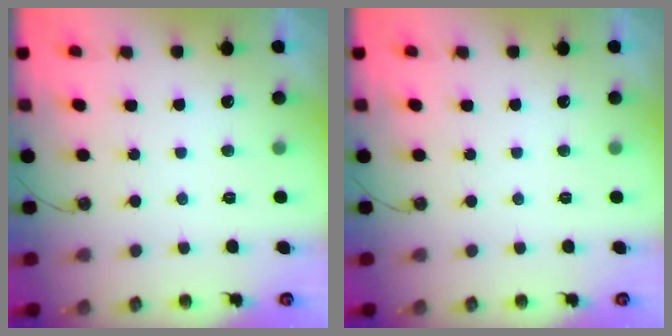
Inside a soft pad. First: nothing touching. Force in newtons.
{"total": 0.0}